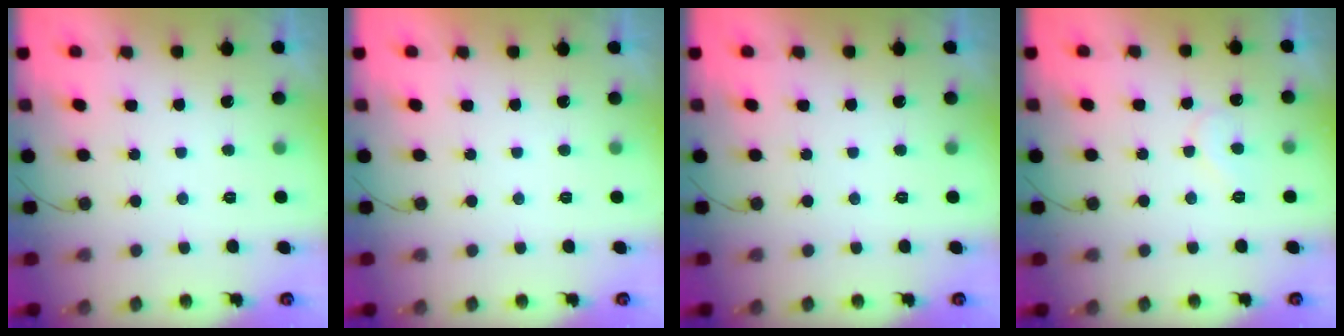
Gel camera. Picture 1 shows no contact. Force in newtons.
{"total": 1.8, "press": 1.8, "slide": 0.1}
{"total": 0.0}
{"total": 6.1, "press": 6.1, "slide": 0.6}